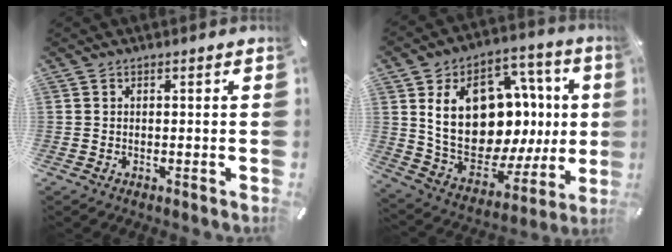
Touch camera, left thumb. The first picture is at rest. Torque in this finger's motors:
{"motor_torque": [2.09, 2.92, 1.34, -0.75, 0.77]}